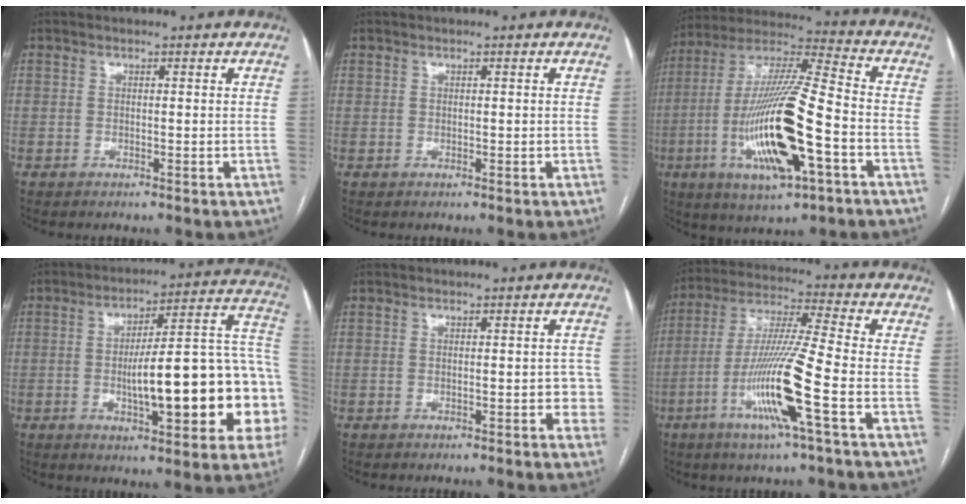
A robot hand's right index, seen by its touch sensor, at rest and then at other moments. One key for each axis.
{"total": 0.0}
{"total": 20.9, "fx": -6.2, "fy": 2.9, "fz": 19.7, "tx": -0.410, "ty": -0.020, "tz": -0.109}
{"total": 22.1, "fx": -4.0, "fy": 4.3, "fz": 21.3, "tx": -0.233, "ty": 0.035, "tz": -0.047}
{"total": 2.9, "fx": -0.9, "fy": 1.4, "fz": 2.4, "tx": -0.012, "ty": 0.012, "tz": -0.012}
{"total": 14.6, "fx": -5.5, "fy": -0.9, "fz": 13.5, "tx": -0.271, "ty": -0.014, "tz": -0.109}